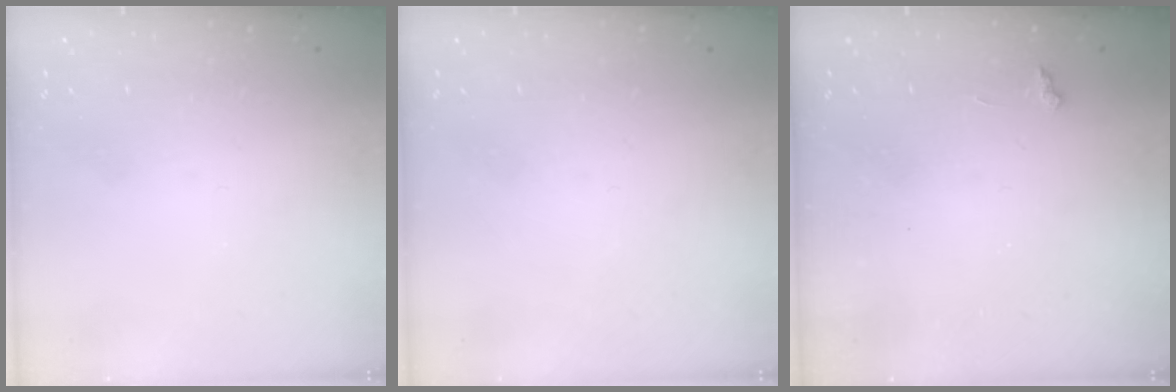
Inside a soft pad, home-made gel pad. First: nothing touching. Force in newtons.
{"total": 0.0}
{"total": 2.3, "press": 2.3, "slide": 0.5}